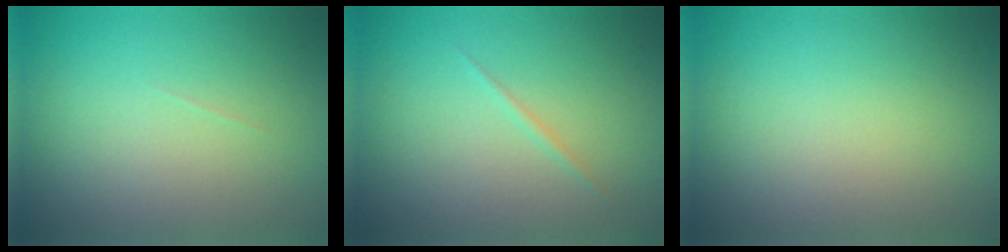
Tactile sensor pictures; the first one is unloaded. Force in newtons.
{"total": 0.5, "press": 0.5, "slide": 0.0}
{"total": 0.0}